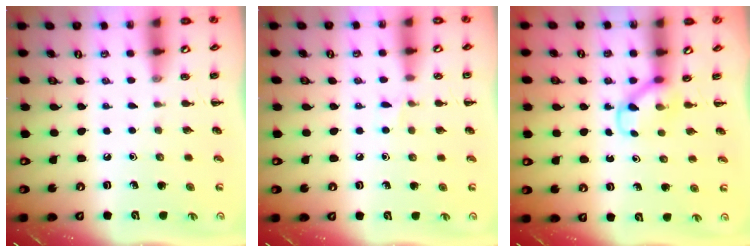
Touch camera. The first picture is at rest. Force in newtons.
{"total": 3.6, "press": 3.4, "slide": 1.1}
{"total": 3.4, "press": 3.1, "slide": 1.4}